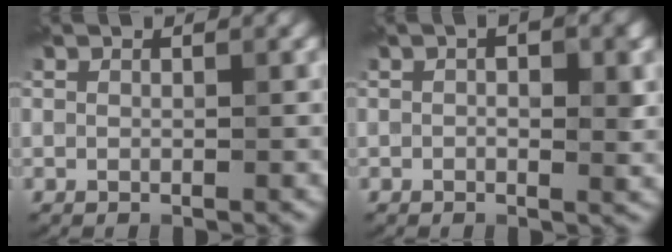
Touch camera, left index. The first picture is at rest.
{"total": 3.3, "force": [0.3, 1.3, 3.0], "torque": [-0.038, 0.006, 0.001]}